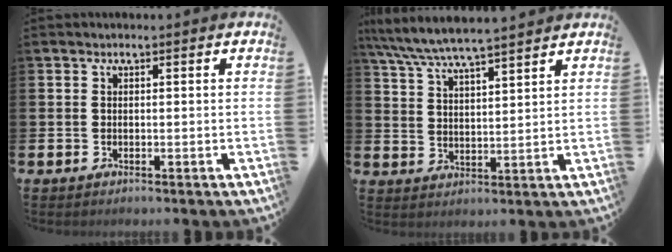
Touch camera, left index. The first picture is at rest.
{"total": 6.6, "force": [6.3, 0.3, 2.0], "torque": [-0.063, -0.033, 0.111]}